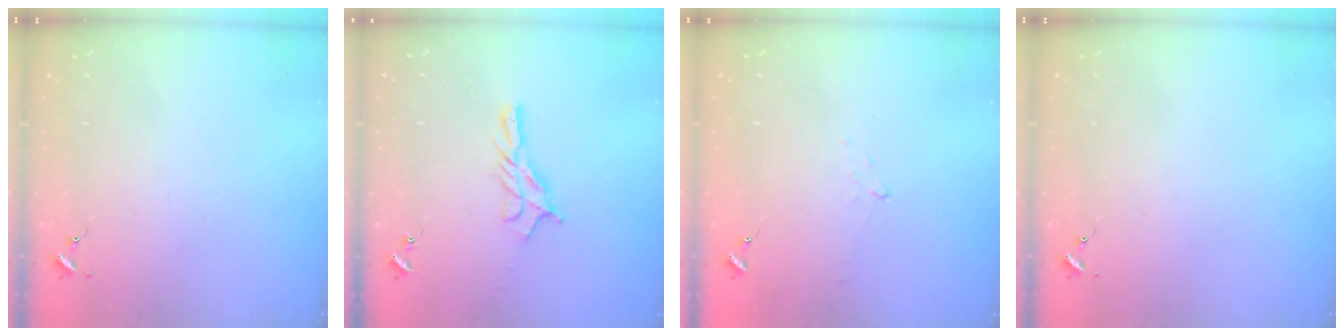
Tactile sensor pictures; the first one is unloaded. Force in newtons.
{"total": 10.0, "press": 10.0, "slide": 0.7}
{"total": 4.9, "press": 4.8, "slide": 0.6}
{"total": 0.0}